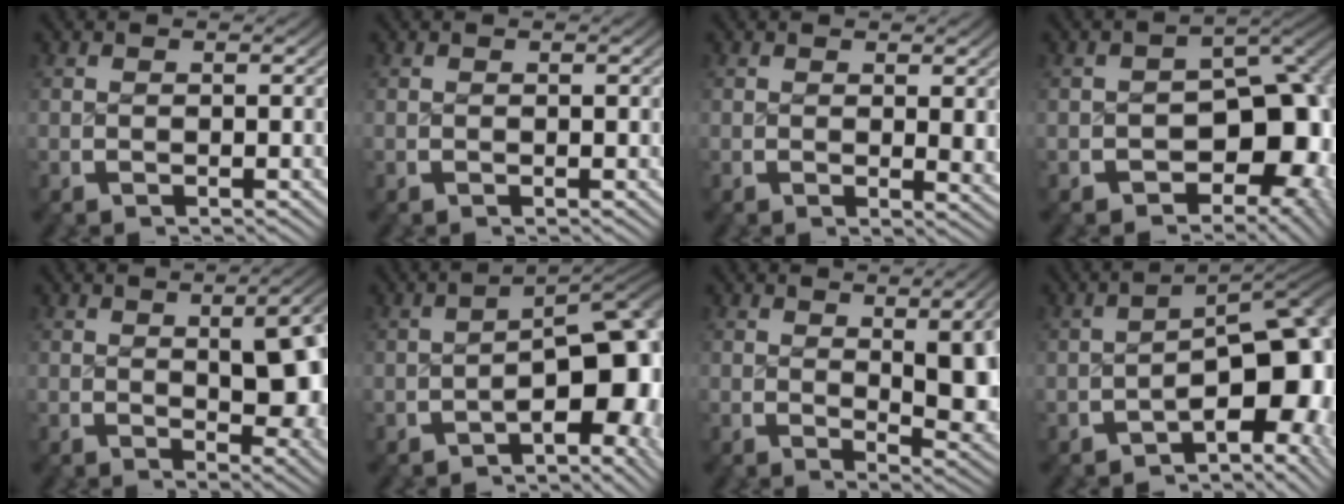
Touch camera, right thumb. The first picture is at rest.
{"total": 0.0}
{"total": 1.9, "force": [0.6, 0.5, 1.7], "torque": [-0.012, -0.006, 0.008]}
{"total": 11.7, "force": [-2.5, 7.9, 8.3], "torque": [-0.120, -0.051, -0.016]}
{"total": 7.9, "force": [0.2, 3.6, 7.1], "torque": [-0.083, -0.011, 0.013]}
{"total": 10.0, "force": [-2.2, 5.1, 8.3], "torque": [-0.108, -0.028, -0.021]}
{"total": 6.7, "force": [0.4, 2.6, 6.2], "torque": [-0.076, -0.016, 0.018]}
{"total": 12.1, "force": [-2.5, 6.5, 9.9], "torque": [-0.131, -0.038, -0.023]}